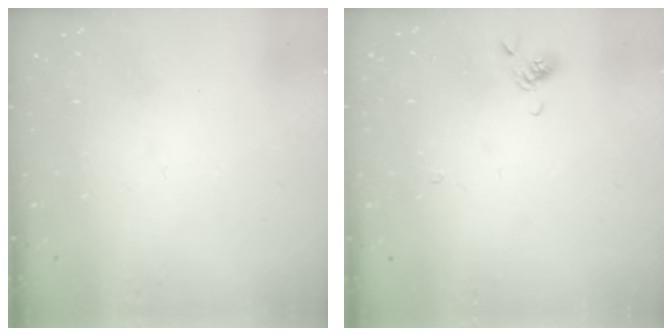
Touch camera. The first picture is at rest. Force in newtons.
{"total": 6.1, "press": 6.1, "slide": 0.4}